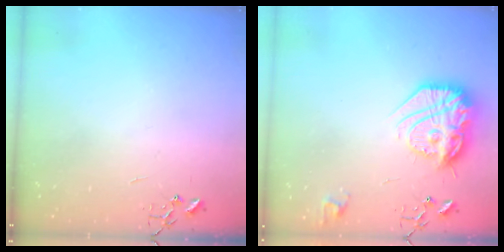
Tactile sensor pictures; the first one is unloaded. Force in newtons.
{"total": 23.1, "press": 23.0, "slide": 2.4}